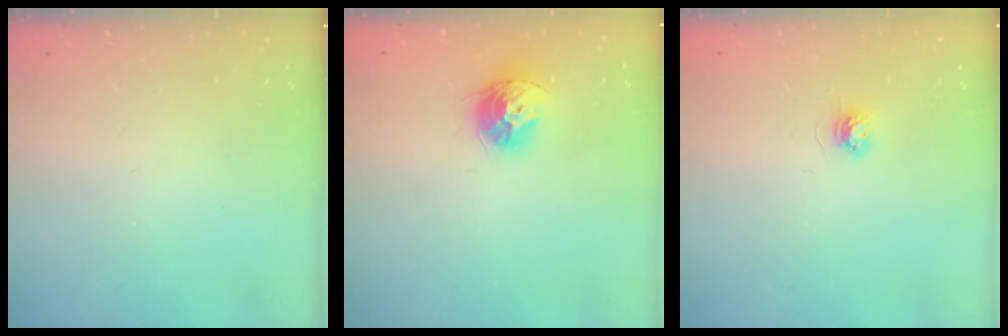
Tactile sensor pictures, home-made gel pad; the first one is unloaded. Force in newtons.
{"total": 11.1, "press": 11.0, "slide": 0.9}
{"total": 3.4, "press": 3.4, "slide": 0.4}